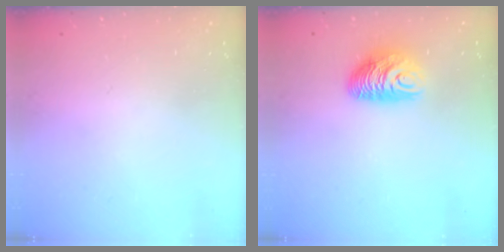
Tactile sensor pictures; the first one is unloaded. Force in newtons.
{"total": 10.1, "press": 10.1, "slide": 0.8}